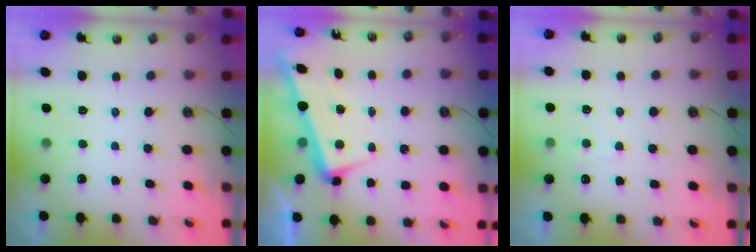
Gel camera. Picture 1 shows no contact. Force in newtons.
{"total": 3.0, "press": 2.9, "slide": 0.9}
{"total": 4.3, "press": 4.3, "slide": 0.4}